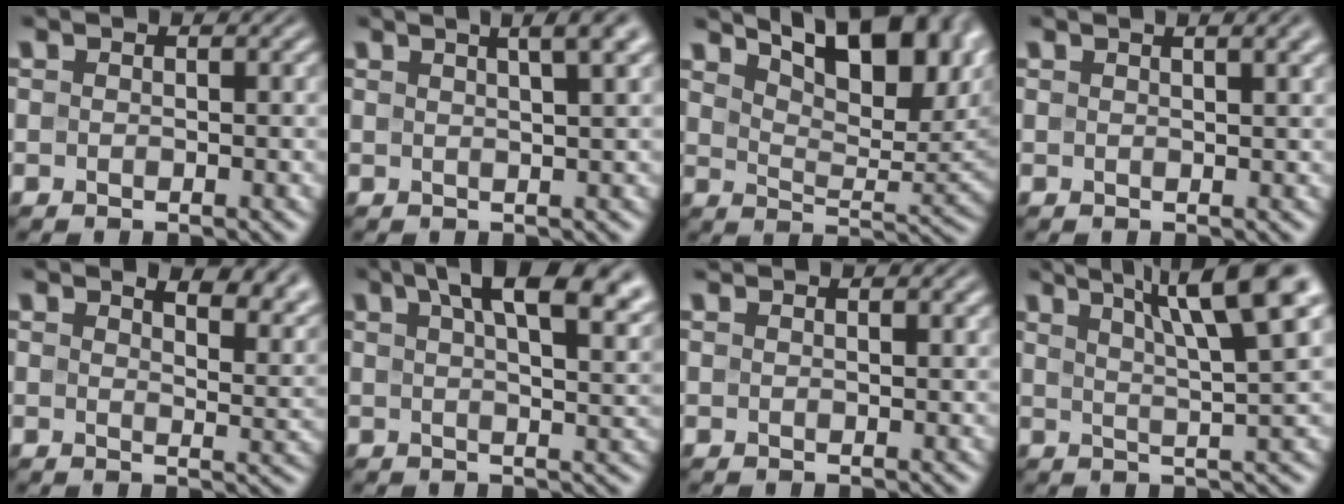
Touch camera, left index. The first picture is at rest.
{"total": 5.2, "force": [3.1, 1.5, 3.8], "torque": [-0.025, 0.029, 0.014]}
{"total": 12.5, "force": [7.1, 4.7, 9.2], "torque": [-0.122, 0.022, 0.103]}
{"total": 3.6, "force": [2.1, 1.1, 2.7], "torque": [-0.018, 0.019, 0.014]}
{"total": 6.7, "force": [4.8, 2.4, 3.9], "torque": [-0.047, 0.006, 0.052]}
{"total": 11.5, "force": [6.4, 4.3, 8.5], "torque": [-0.091, 0.036, 0.074]}
{"total": 0.9, "force": [0.8, 0.0, 0.5], "torque": [-0.010, 0.000, 0.014]}
{"total": 9.1, "force": [4.9, 1.3, 7.6], "torque": [-0.091, 0.023, 0.074]}